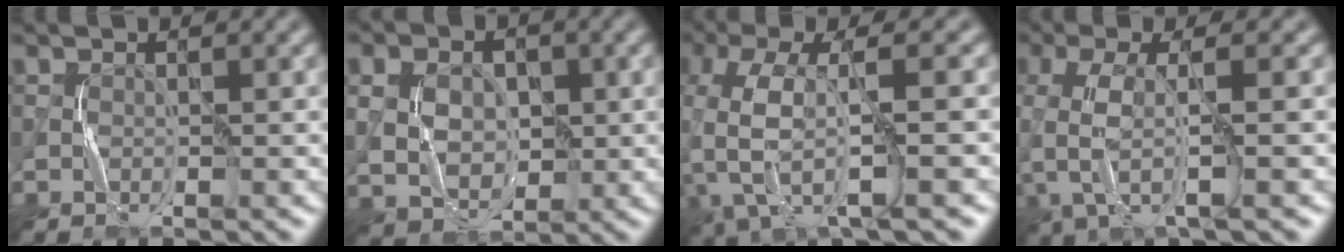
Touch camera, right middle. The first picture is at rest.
{"total": 4.8, "force": [0.3, 3.6, 3.2], "torque": [-0.065, 0.001, 0.009]}
{"total": 8.9, "force": [-2.8, 3.3, 7.8], "torque": [-0.183, 0.003, -0.059]}
{"total": 5.0, "force": [-0.8, 1.4, 4.7], "torque": [-0.110, -0.003, -0.014]}